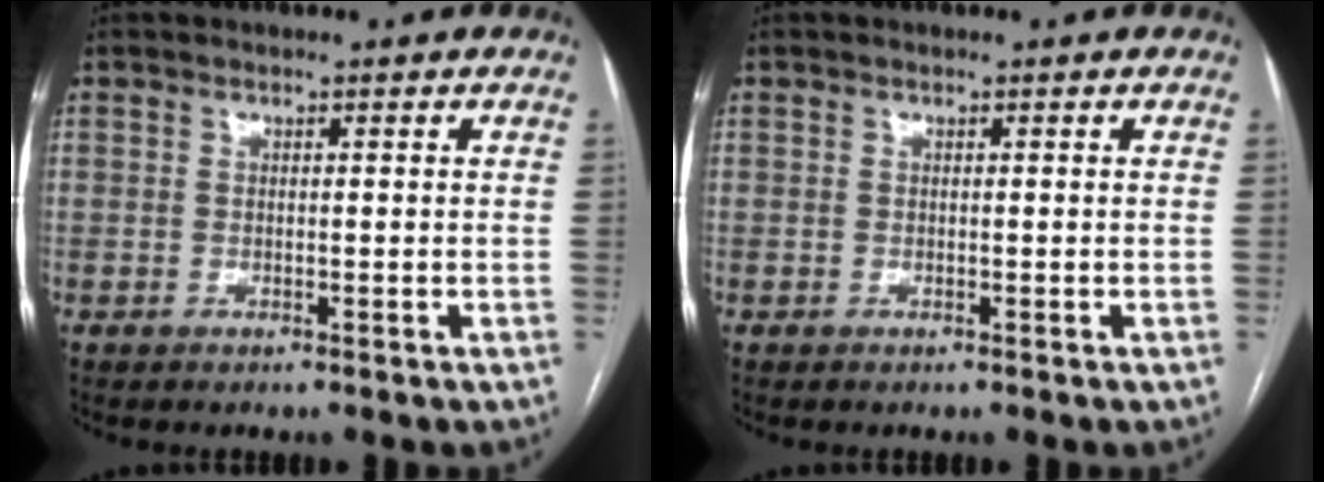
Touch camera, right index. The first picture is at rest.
{"total": 0.0}